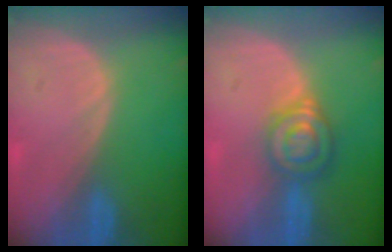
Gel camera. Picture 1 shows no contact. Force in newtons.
{"total": 6.5, "press": 5.7, "slide": 3.2}